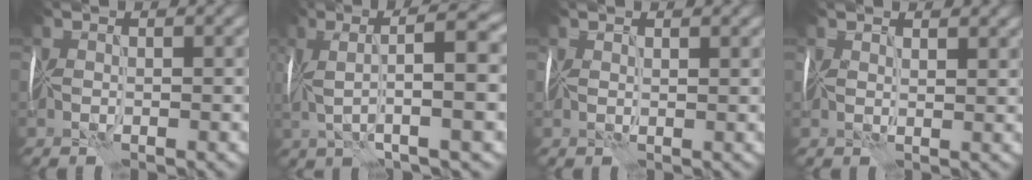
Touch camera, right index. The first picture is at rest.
{"total": 8.6, "force": [1.5, 1.9, 8.3], "torque": [-0.129, 0.022, 0.022]}
{"total": 1.1, "force": [0.9, 0.4, 0.3], "torque": [-0.002, 0.006, 0.012]}
{"total": 2.3, "force": [1.8, 1.0, 1.0], "torque": [-0.015, 0.004, 0.023]}